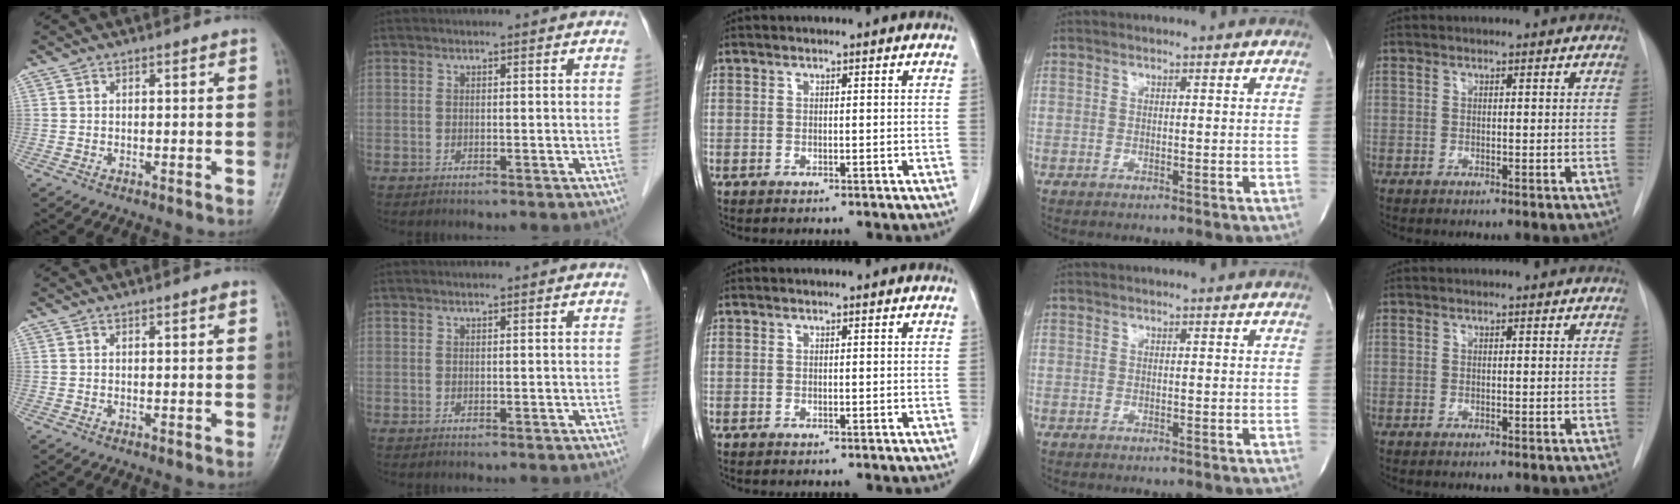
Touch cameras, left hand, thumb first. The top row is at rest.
{"thumb": {"total": 0.9, "force": [0.5, 0.2, 0.7], "torque": [-0.009, -0.001, 0.006]}, "index": {"total": 0.7, "force": [0.6, -0.1, 0.3], "torque": [-0.009, 0.010, 0.014]}}